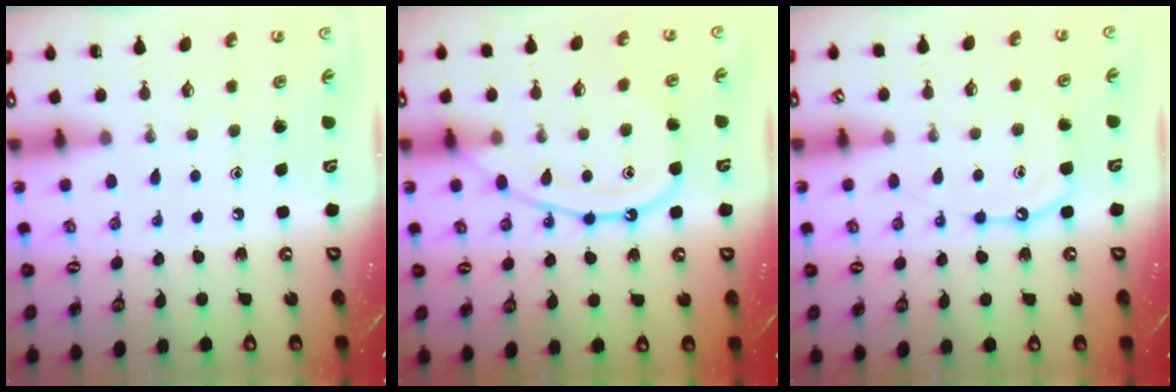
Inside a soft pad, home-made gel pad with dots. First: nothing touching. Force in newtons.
{"total": 12.1, "press": 12.0, "slide": 1.5}
{"total": 9.5, "press": 9.5, "slide": 1.0}